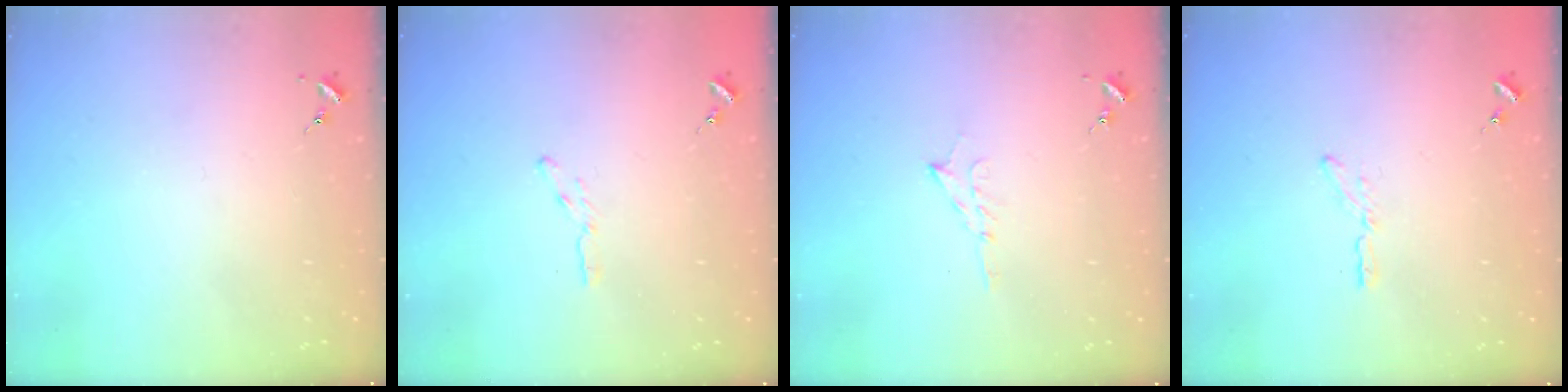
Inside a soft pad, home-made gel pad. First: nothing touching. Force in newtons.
{"total": 3.4, "press": 3.4, "slide": 0.2}
{"total": 6.0, "press": 5.9, "slide": 0.7}
{"total": 3.3, "press": 3.3, "slide": 0.3}